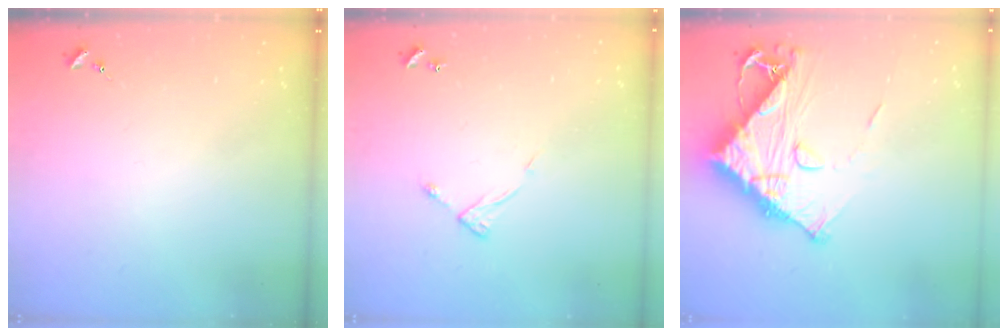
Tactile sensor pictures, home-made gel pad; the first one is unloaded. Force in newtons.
{"total": 5.4, "press": 5.4, "slide": 0.4}
{"total": 15.0, "press": 14.9, "slide": 1.4}